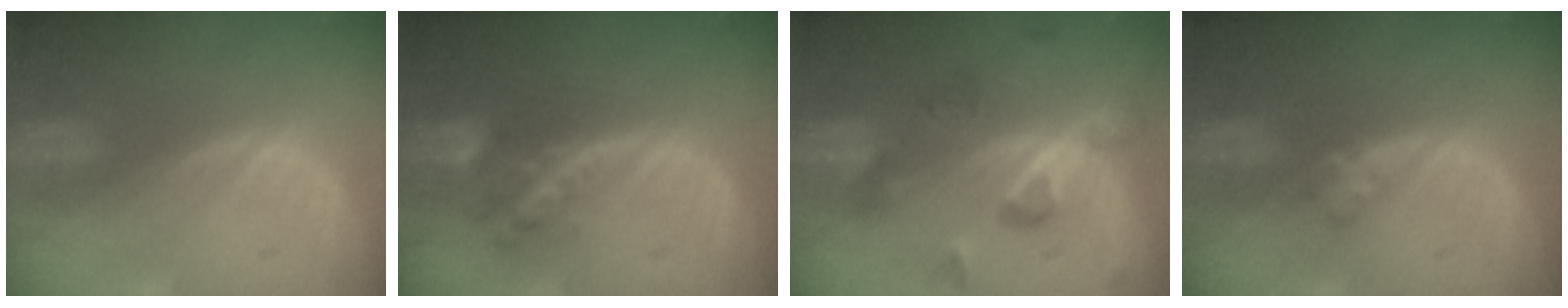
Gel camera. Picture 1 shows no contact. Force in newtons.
{"total": 5.8, "press": 5.0, "slide": 2.8}
{"total": 7.4, "press": 7.4, "slide": 0.8}
{"total": 1.7, "press": 1.7, "slide": 0.3}